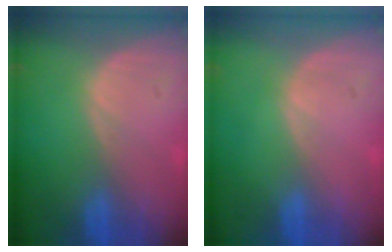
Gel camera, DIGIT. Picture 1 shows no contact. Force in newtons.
{"total": 0.0}